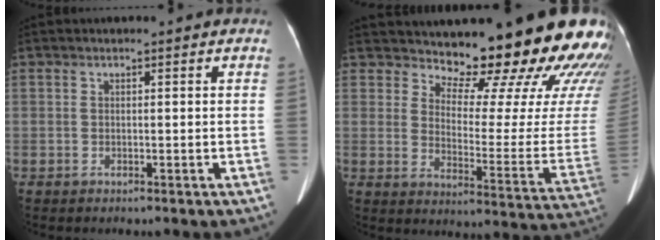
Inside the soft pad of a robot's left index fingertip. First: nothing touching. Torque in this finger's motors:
{"motor_torque": [1.18, -0.96, 1.05, 0.05]}